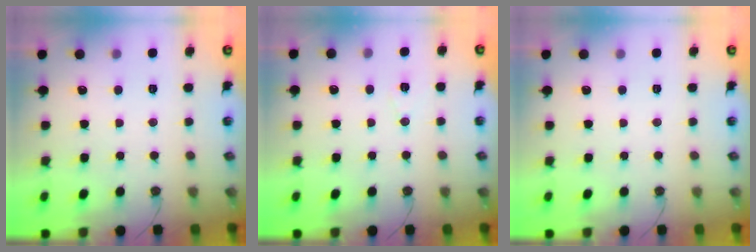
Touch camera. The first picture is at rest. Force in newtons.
{"total": 6.9, "press": 5.1, "slide": 4.6}
{"total": 0.0}